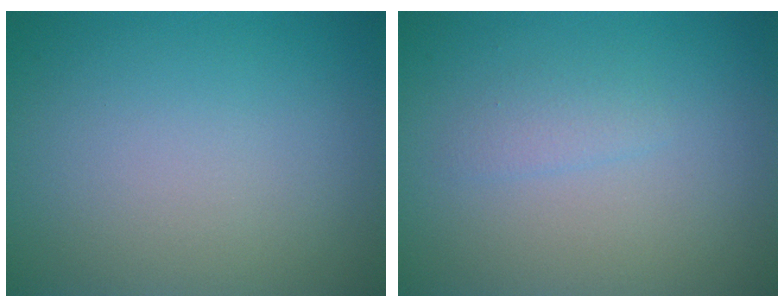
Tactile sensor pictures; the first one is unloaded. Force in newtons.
{"total": 1.1, "press": 1.1, "slide": 0.1}